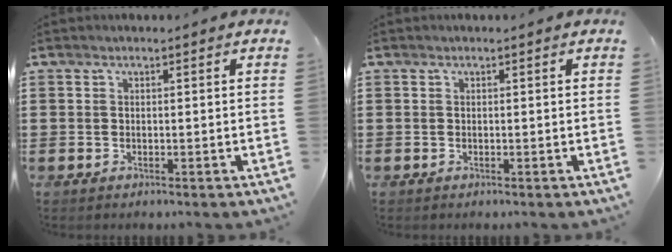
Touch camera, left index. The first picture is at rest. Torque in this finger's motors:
{"motor_torque": [0.00, 0.00, 0.00, -0.01]}